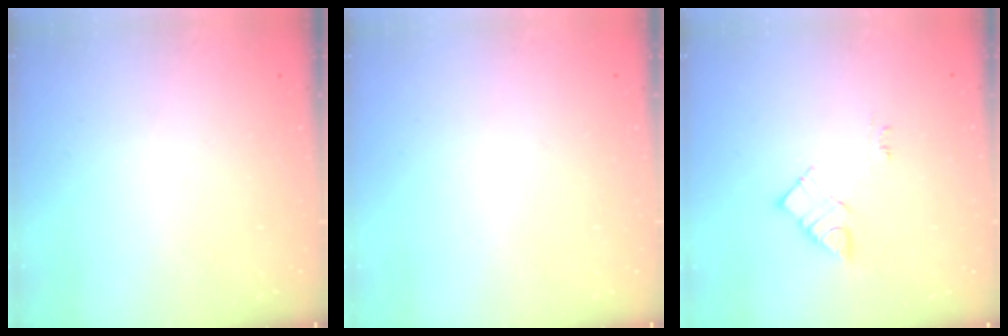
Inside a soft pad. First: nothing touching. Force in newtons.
{"total": 2.8, "press": 2.8, "slide": 0.4}
{"total": 8.7, "press": 8.7, "slide": 0.3}